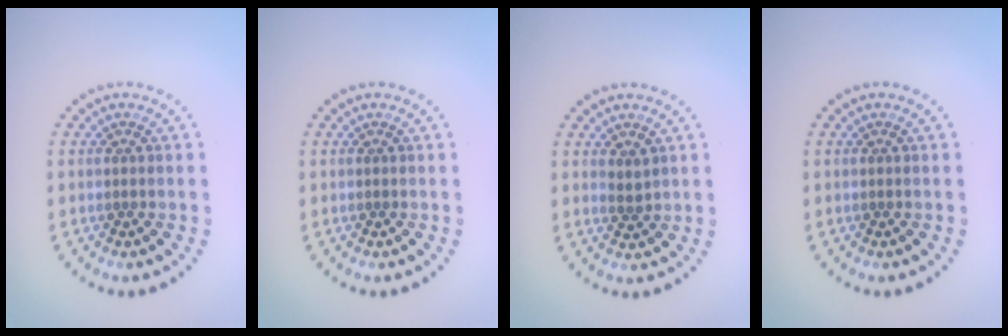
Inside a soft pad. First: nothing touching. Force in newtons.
{"total": 0.0}
{"total": 1.0, "press": 0.9, "slide": 0.4}
{"total": 0.0}